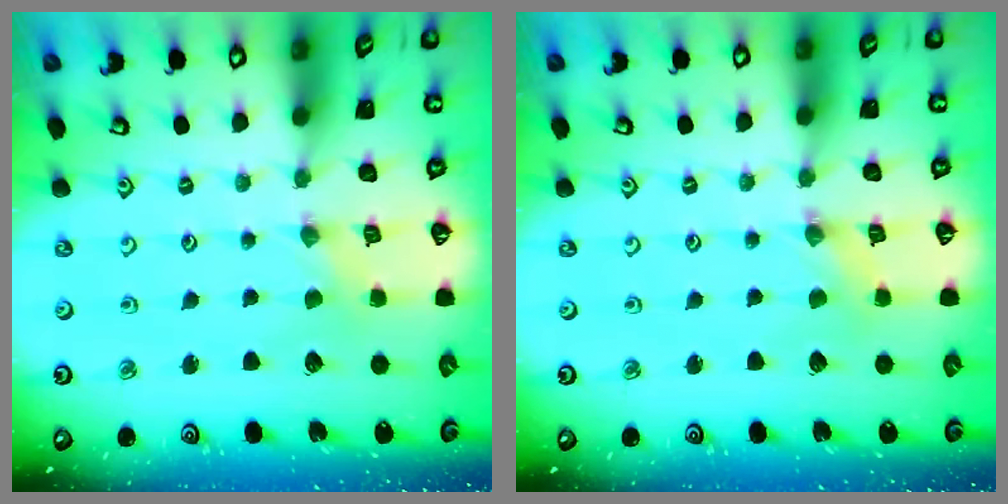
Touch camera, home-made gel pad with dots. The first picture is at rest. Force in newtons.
{"total": 1.5, "press": 1.4, "slide": 0.2}